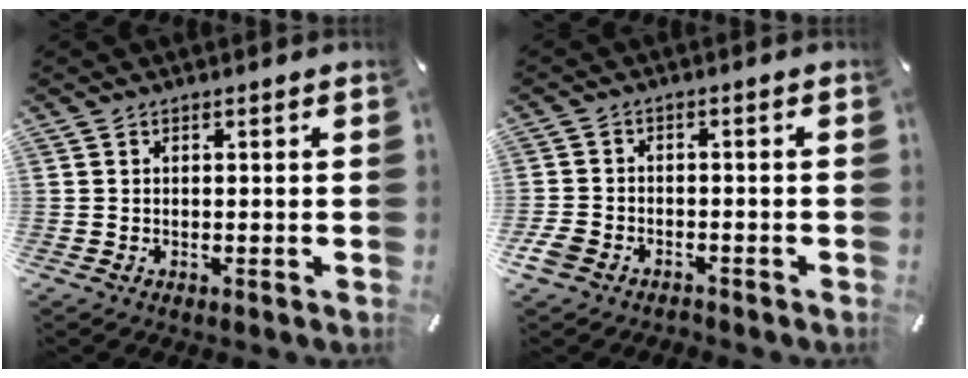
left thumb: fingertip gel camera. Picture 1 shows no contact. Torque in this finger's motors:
{"motor_torque": [0.45, 1.23, 0.53, 0.54, 0.13]}